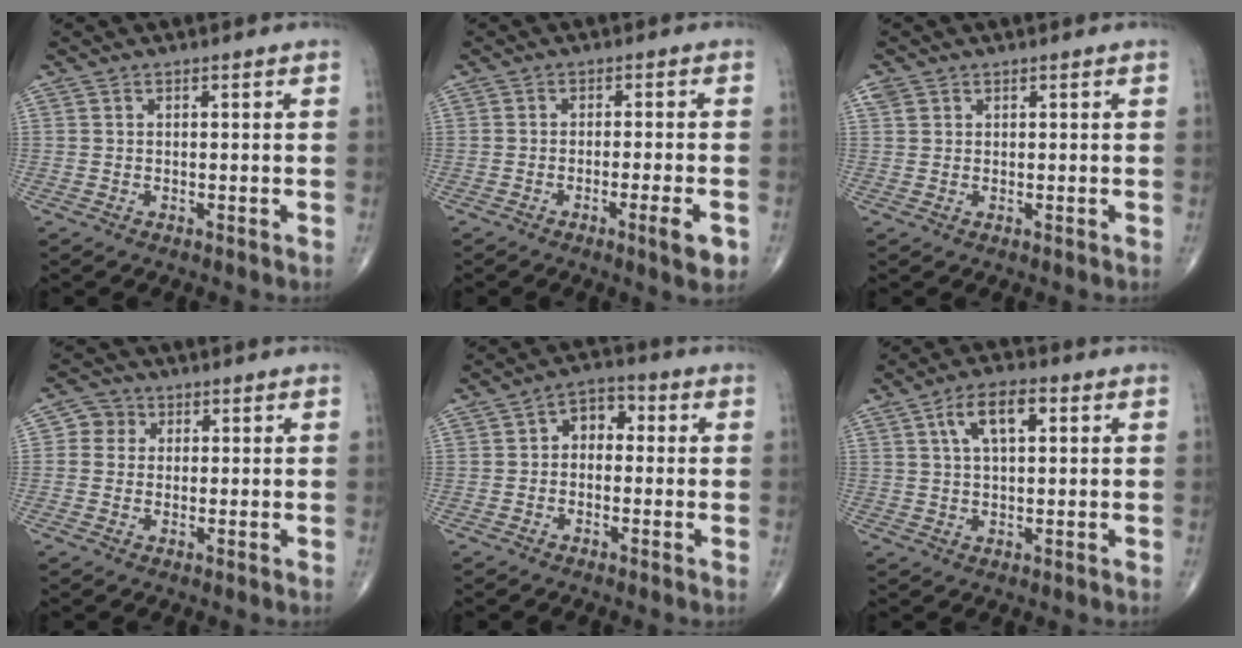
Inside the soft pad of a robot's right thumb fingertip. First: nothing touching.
{"total": 5.3, "force": [-2.4, 0.6, 4.7], "torque": [-0.066, 0.001, -0.035]}
{"total": 1.6, "force": [0.8, 1.3, 0.5], "torque": [-0.003, 0.004, 0.015]}
{"total": 3.7, "force": [0.7, 3.5, 0.9], "torque": [0.010, 0.004, 0.004]}
{"total": 5.3, "force": [0.2, 3.8, 3.7], "torque": [-0.030, 0.021, -0.011]}
{"total": 7.7, "force": [2.6, 3.5, 6.3], "torque": [-0.111, 0.009, 0.045]}